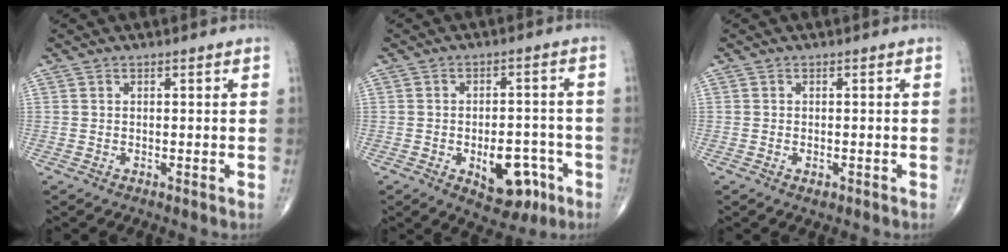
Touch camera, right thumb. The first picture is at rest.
{"total": 10.3, "force": [-4.1, 5.7, 7.5], "torque": [-0.075, 0.026, -0.047]}
{"total": 1.0, "force": [-0.4, 0.6, 0.7], "torque": [-0.010, 0.000, -0.004]}